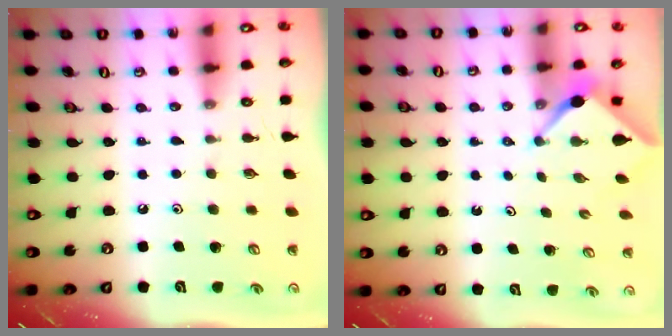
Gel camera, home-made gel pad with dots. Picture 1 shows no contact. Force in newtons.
{"total": 2.5, "press": 2.5, "slide": 0.3}